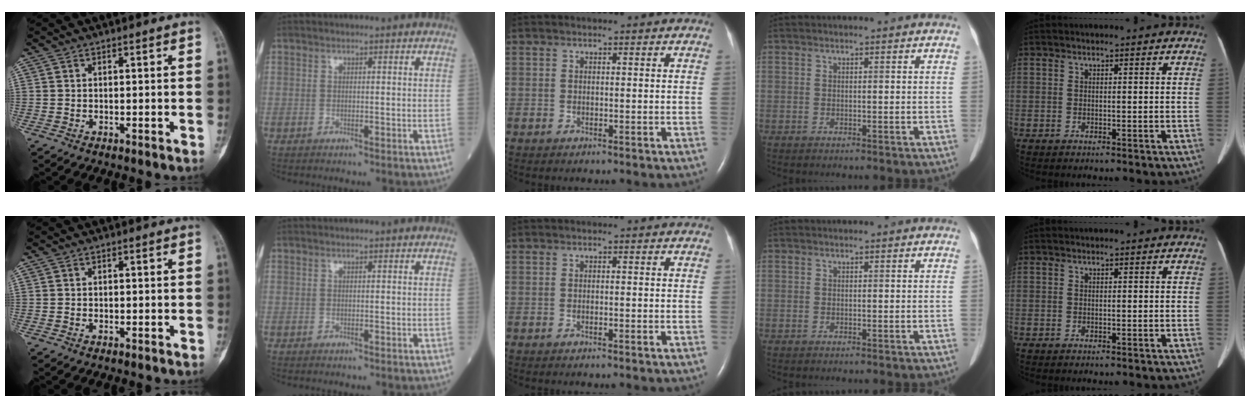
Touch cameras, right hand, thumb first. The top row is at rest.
{"thumb": {"total": 0.7, "force": [-0.1, 0.5, 0.4], "torque": [-0.007, 0.004, -0.002]}, "middle": {"total": 0.6, "force": [-0.3, 0.0, 0.5], "torque": [-0.013, 0.000, -0.001]}}